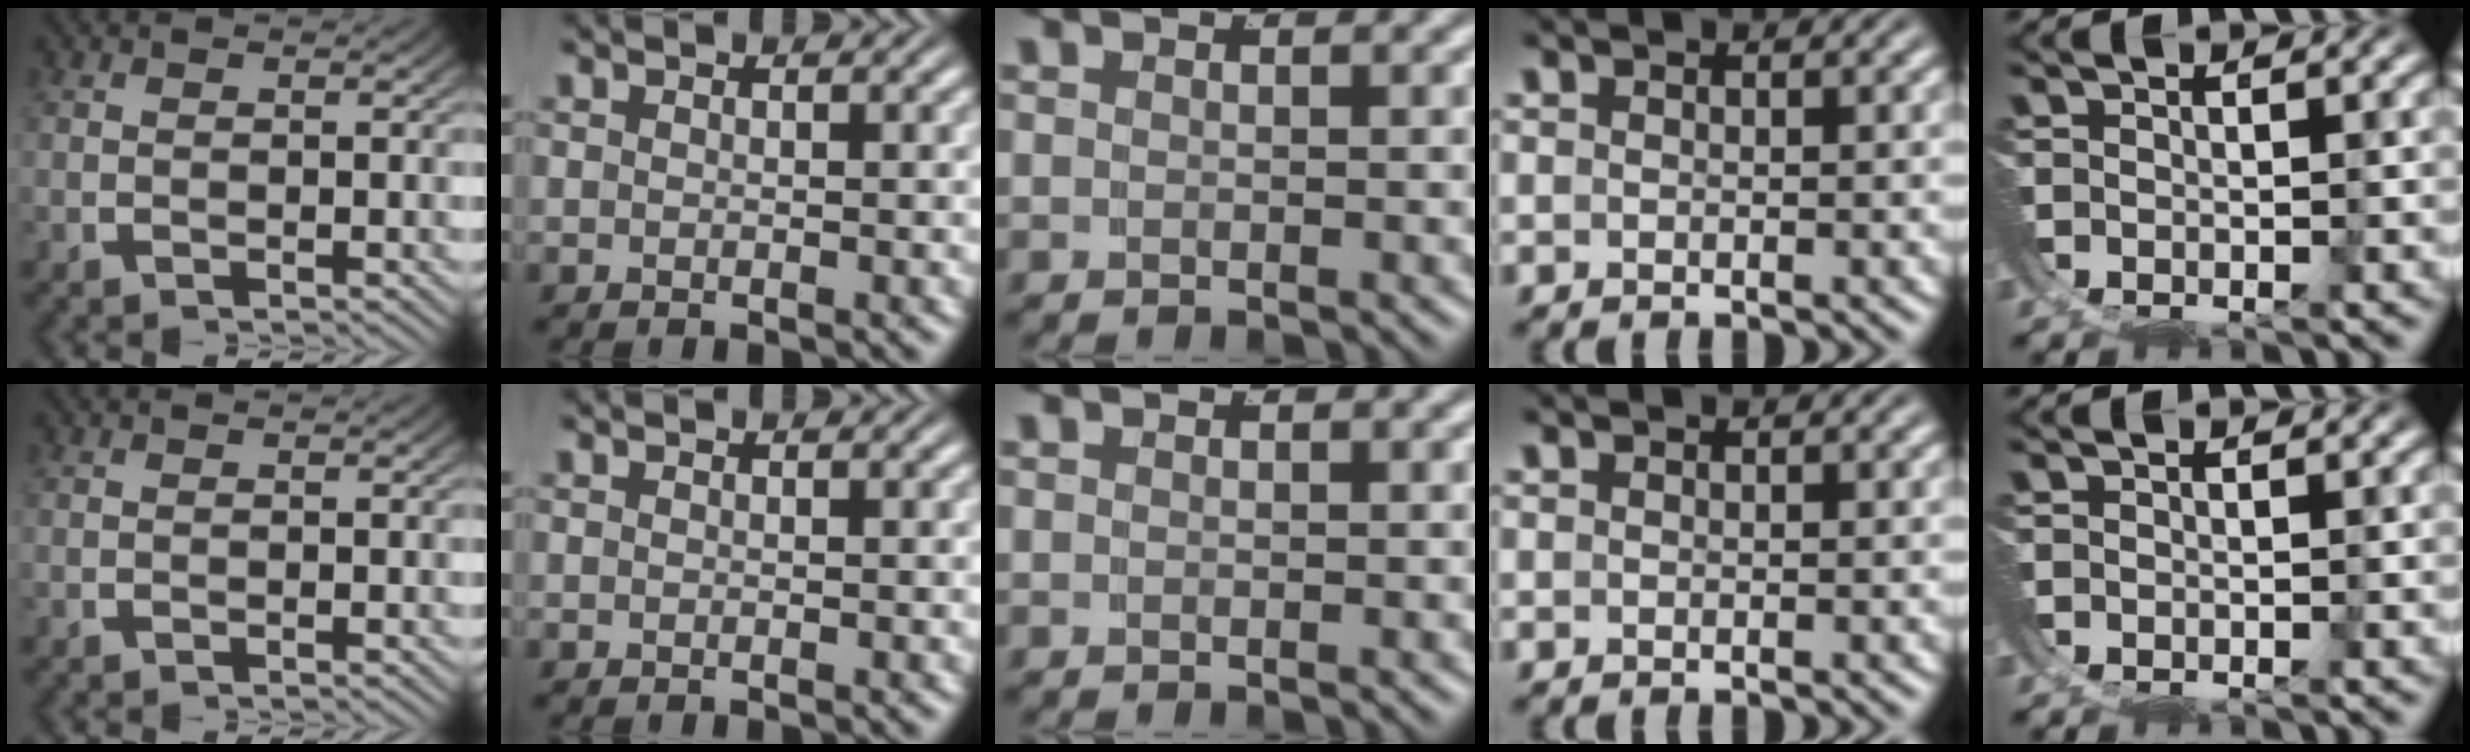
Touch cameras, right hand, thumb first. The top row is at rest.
{}